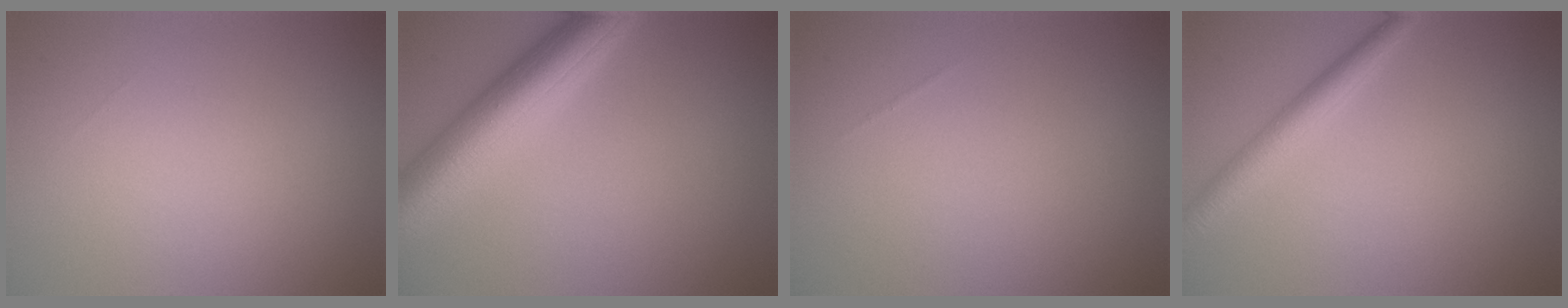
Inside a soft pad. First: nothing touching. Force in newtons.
{"total": 6.9, "press": 6.9, "slide": 0.2}
{"total": 0.0}
{"total": 2.6, "press": 2.5, "slide": 0.1}